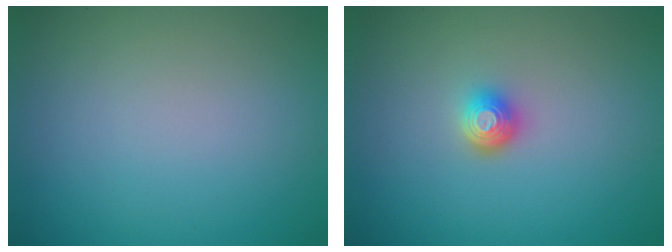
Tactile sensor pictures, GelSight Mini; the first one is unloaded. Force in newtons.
{"total": 1.8, "press": 1.3, "slide": 1.2}